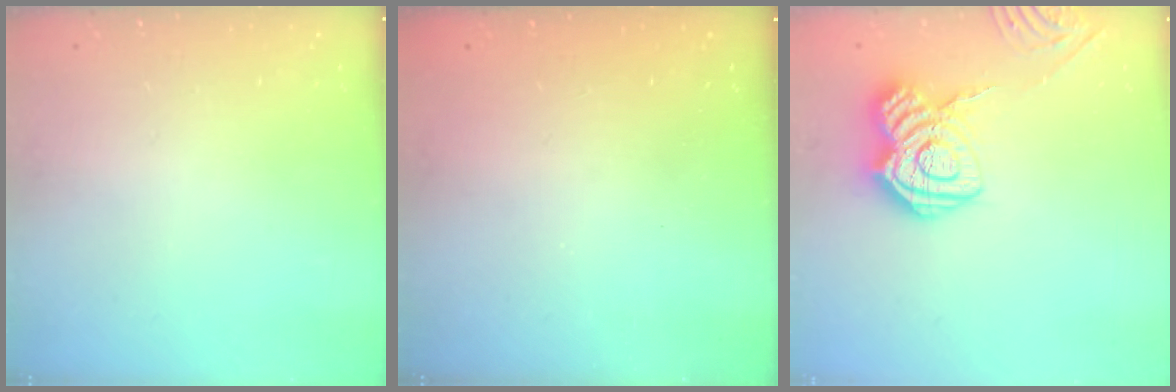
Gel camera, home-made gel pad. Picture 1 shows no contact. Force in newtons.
{"total": 2.3, "press": 2.2, "slide": 0.7}
{"total": 13.3, "press": 13.3, "slide": 0.8}